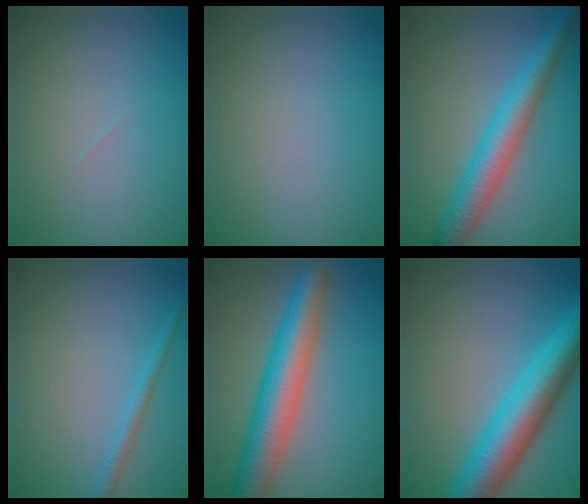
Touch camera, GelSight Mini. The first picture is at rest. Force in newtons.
{"total": 0.0}
{"total": 5.2, "press": 5.2, "slide": 0.1}
{"total": 1.3, "press": 1.3, "slide": 0.1}
{"total": 7.4, "press": 7.4, "slide": 0.2}
{"total": 8.5, "press": 8.5, "slide": 0.3}